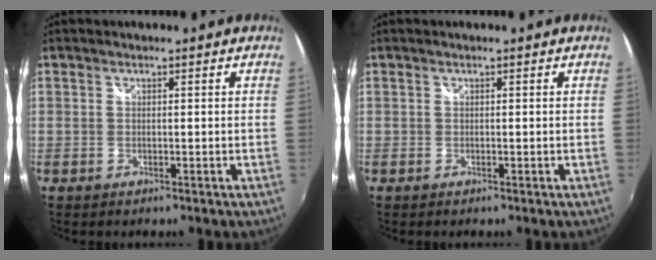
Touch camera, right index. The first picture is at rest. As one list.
[{"total": 0.0}]